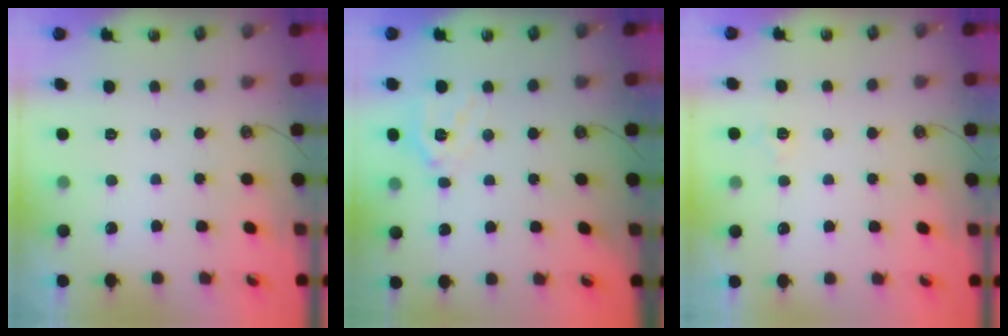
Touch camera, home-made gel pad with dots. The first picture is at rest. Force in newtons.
{"total": 13.3, "press": 13.1, "slide": 2.0}
{"total": 3.2, "press": 3.2, "slide": 0.6}